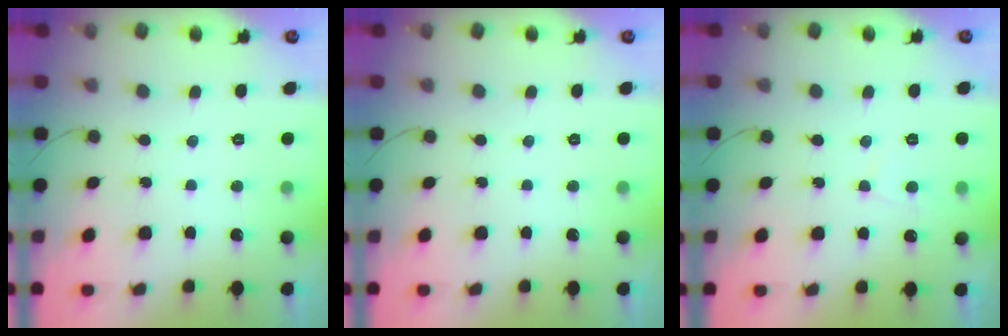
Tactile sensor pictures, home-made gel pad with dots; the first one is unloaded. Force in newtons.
{"total": 0.0}
{"total": 3.6, "press": 3.6, "slide": 0.3}